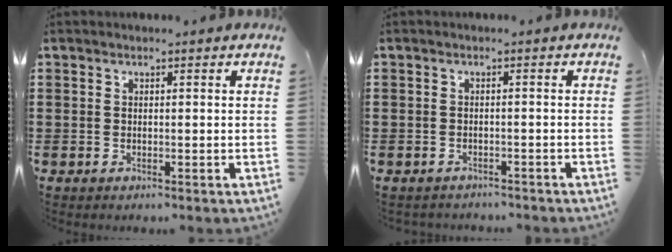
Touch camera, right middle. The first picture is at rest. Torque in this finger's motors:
{"motor_torque": [-0.28, 0.23, -0.06, -0.02]}